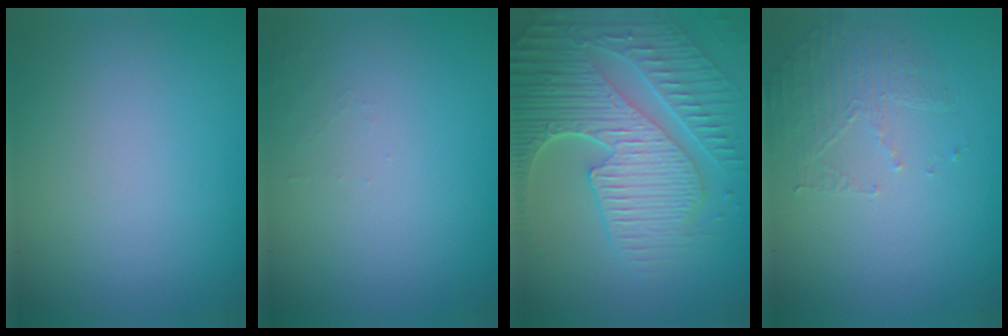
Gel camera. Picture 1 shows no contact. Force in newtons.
{"total": 0.7, "press": 0.7, "slide": 0.1}
{"total": 8.9, "press": 6.2, "slide": 6.5}
{"total": 1.7, "press": 0.9, "slide": 1.4}